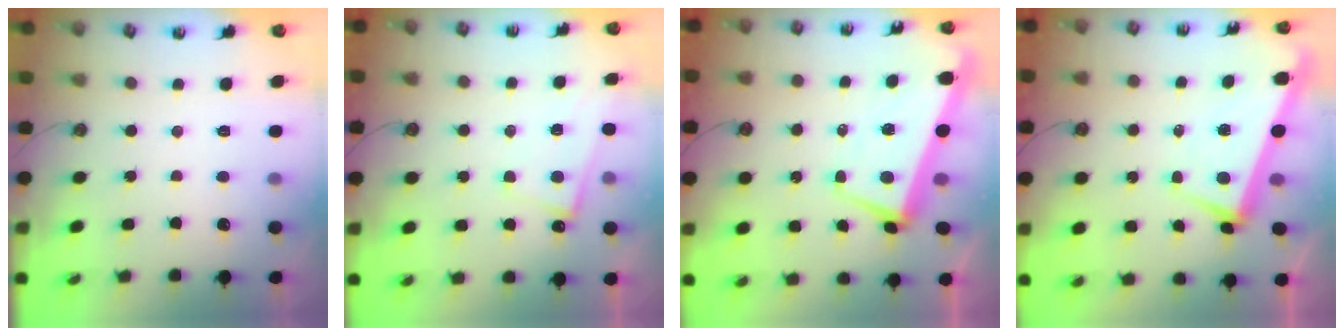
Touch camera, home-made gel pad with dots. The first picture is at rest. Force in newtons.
{"total": 4.1, "press": 4.1, "slide": 0.5}
{"total": 3.8, "press": 3.1, "slide": 2.1}
{"total": 0.9, "press": 0.0, "slide": 0.9}